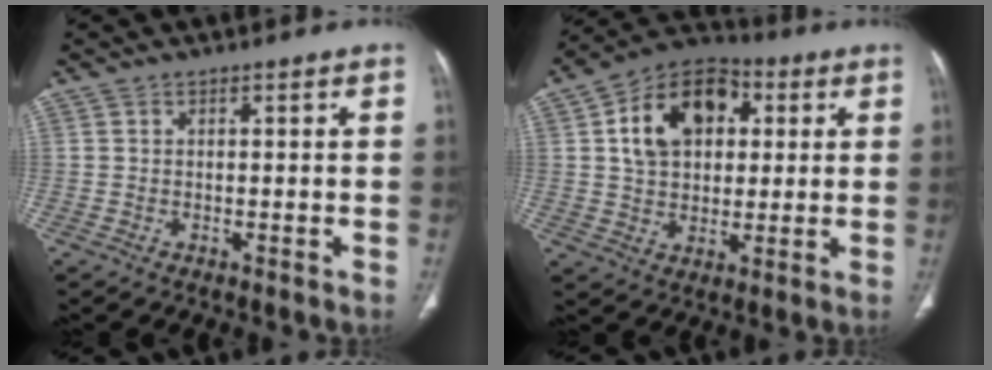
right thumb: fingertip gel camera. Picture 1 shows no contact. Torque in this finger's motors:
{"motor_torque": [0.50, 0.55, 0.26, -0.12, 0.15]}